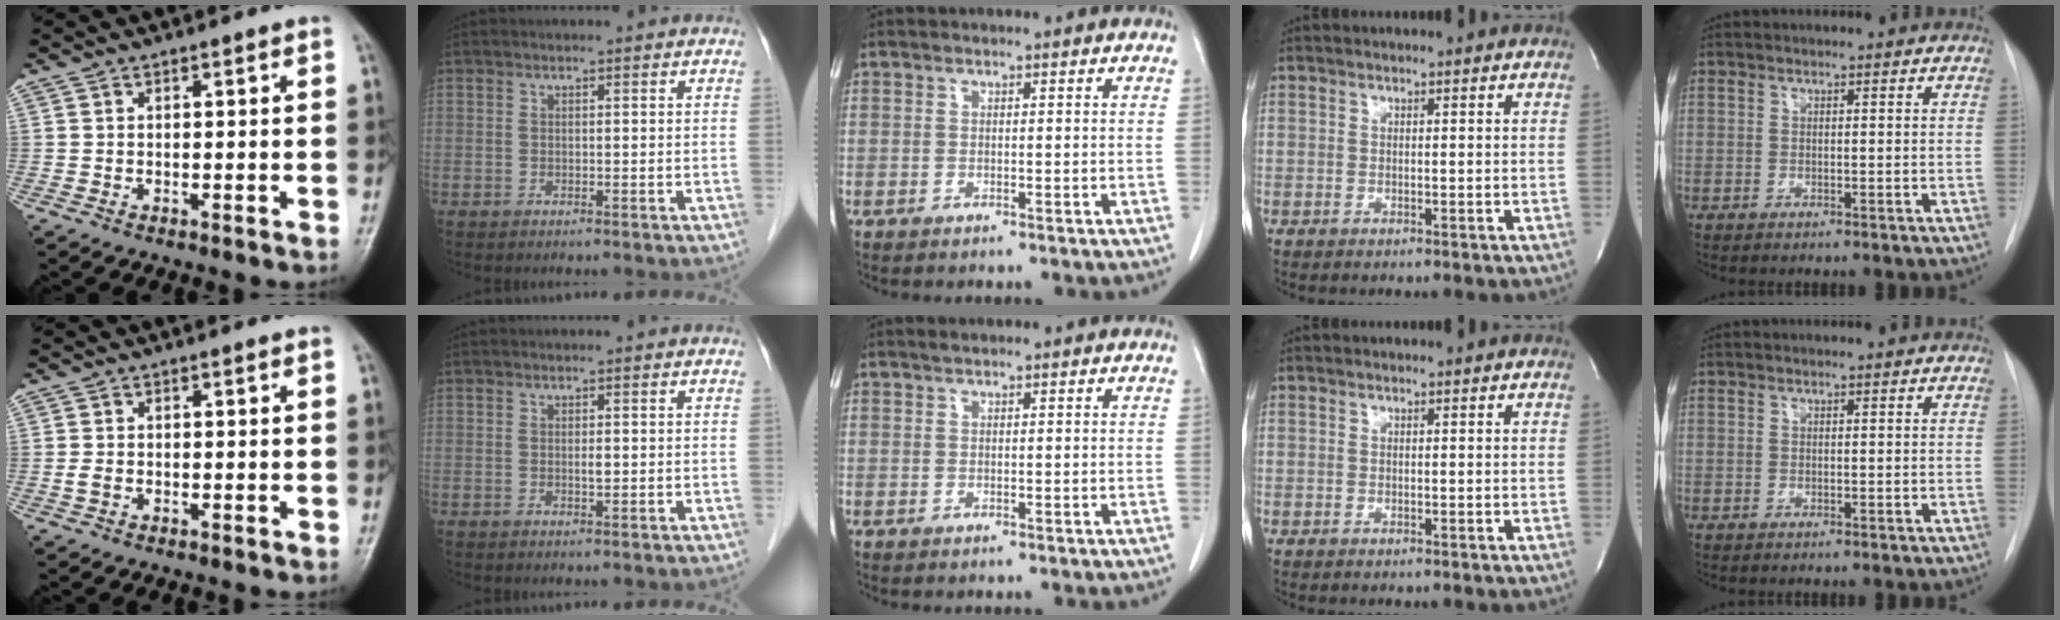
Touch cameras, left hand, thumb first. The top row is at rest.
{"thumb": {"total": 1.5, "force": [-0.2, 0.9, 1.1], "torque": [-0.018, 0.004, 0.003]}, "index": {"total": 0.9, "force": [0.0, 0.3, 0.8], "torque": [-0.017, -0.002, 0.001]}, "middle": {"total": 0.6, "force": [0.5, 0.2, 0.3], "torque": [-0.011, 0.005, 0.011]}}